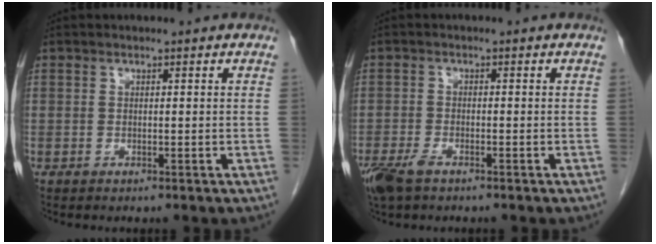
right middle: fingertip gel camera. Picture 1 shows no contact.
{"total": 4.6, "force": [-3.0, 1.7, 3.0], "torque": [-0.066, -0.010, -0.055]}